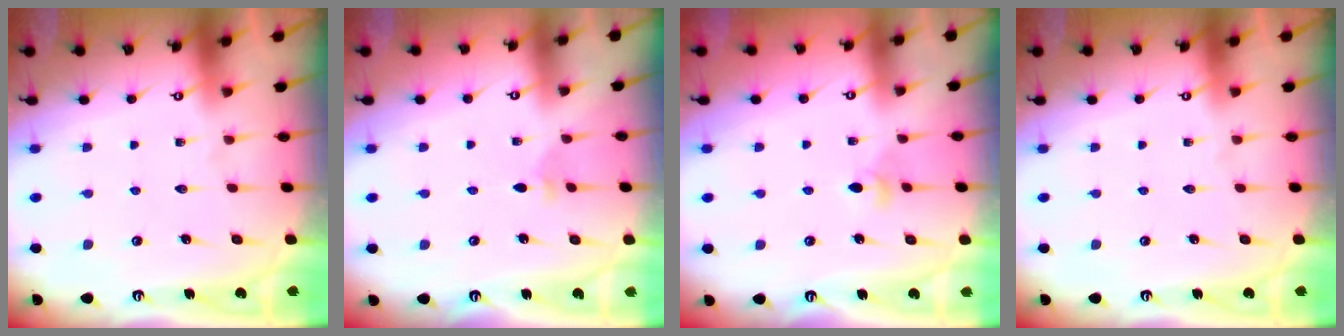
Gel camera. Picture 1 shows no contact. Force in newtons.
{"total": 2.2, "press": 2.2, "slide": 0.6}
{"total": 3.6, "press": 3.5, "slide": 0.8}
{"total": 0.0}